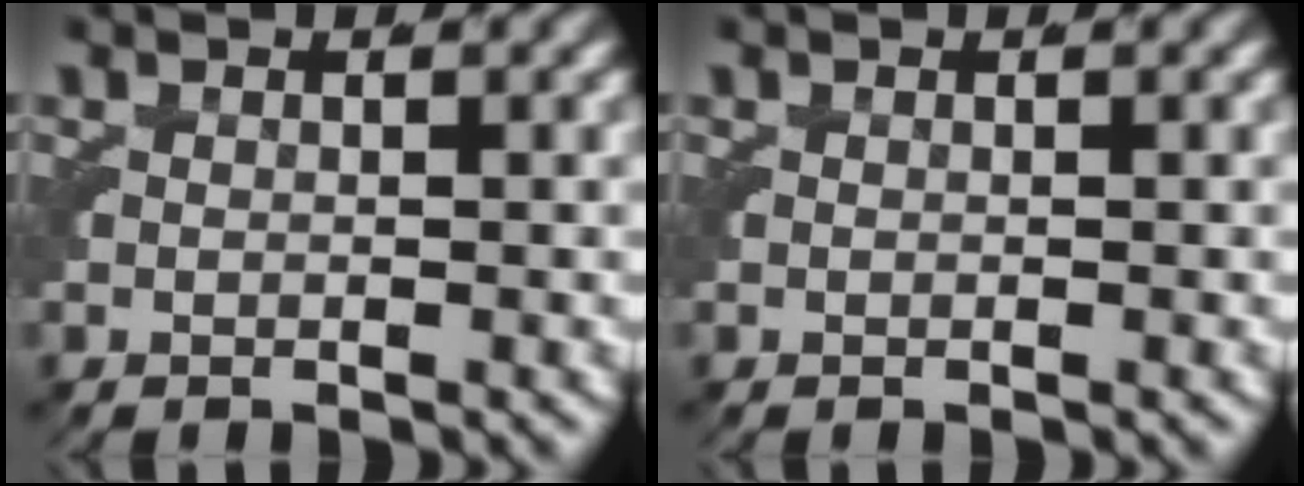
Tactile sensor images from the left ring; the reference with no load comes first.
{"total": 0.0}